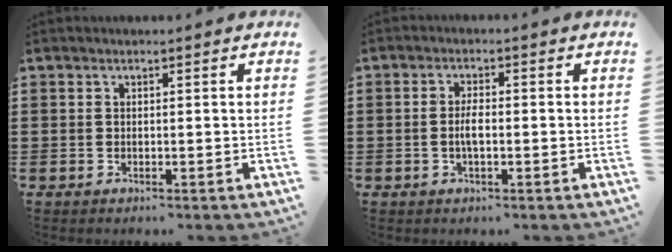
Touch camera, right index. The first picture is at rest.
{"total": 2.8, "force": [-0.4, 1.0, 2.6], "torque": [-0.055, 0.003, -0.010]}